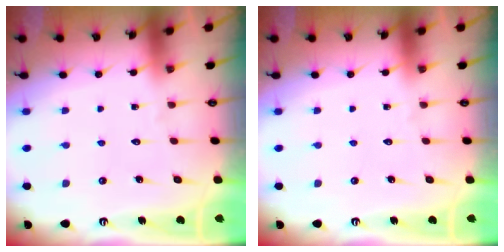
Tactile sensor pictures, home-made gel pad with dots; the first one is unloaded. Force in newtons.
{"total": 0.0}